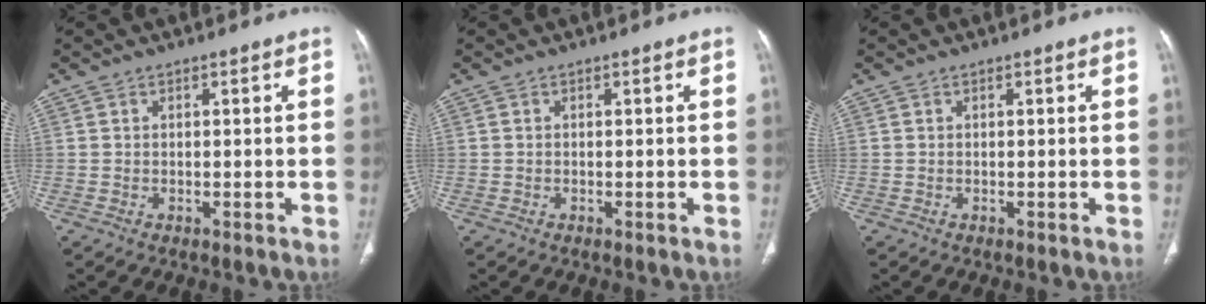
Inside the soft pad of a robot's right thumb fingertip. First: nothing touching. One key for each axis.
{"total": 0.0}
{"total": 0.0}